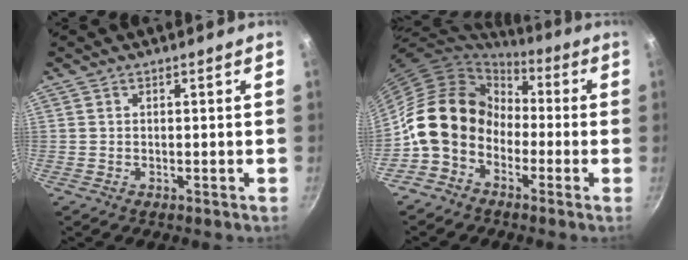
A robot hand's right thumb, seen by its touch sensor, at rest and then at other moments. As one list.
[{"total": 13.8, "force": [-2.4, 11.1, 7.8], "torque": [-0.098, 0.041, -0.059]}]